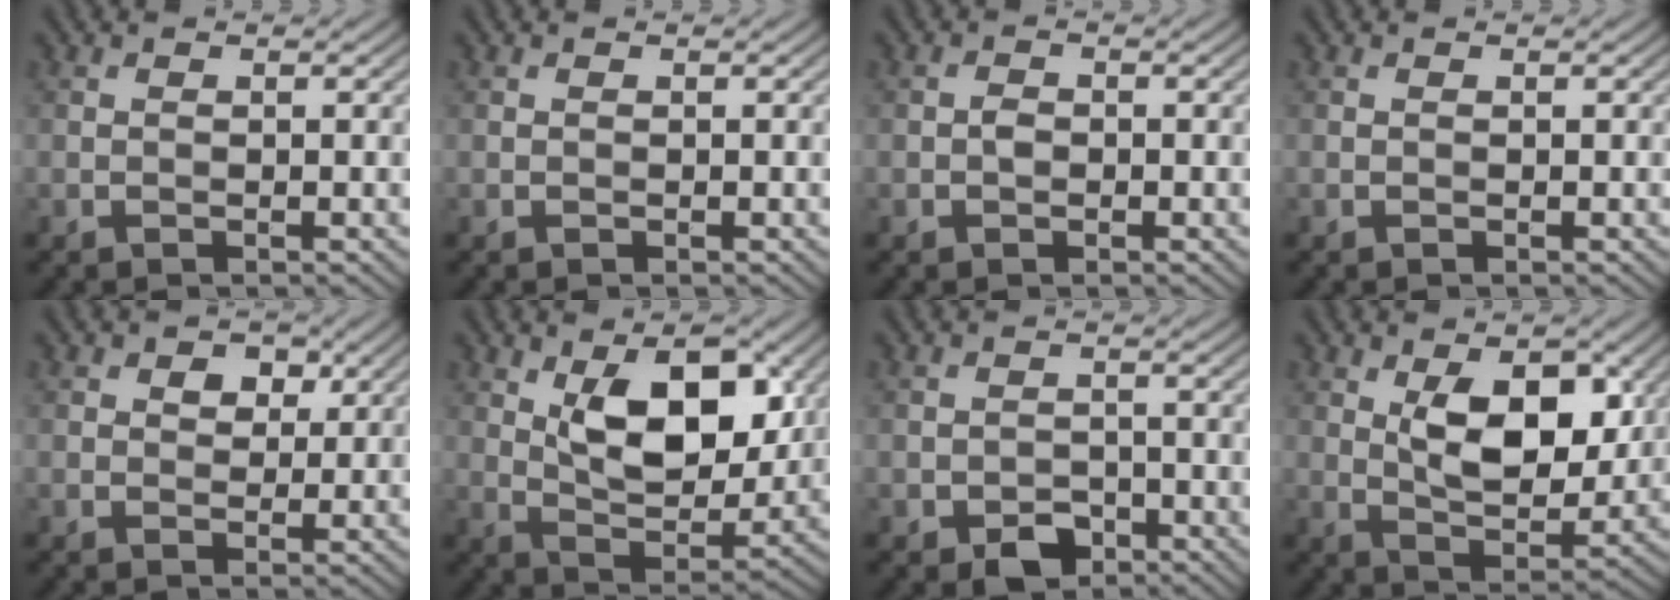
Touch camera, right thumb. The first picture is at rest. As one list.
[{"total": 0.0}, {"total": 1.1, "force": [-0.4, 0.8, 0.7], "torque": [-0.012, 0.002, -0.010]}, {"total": 0.0}, {"total": 3.3, "force": [1.5, 2.3, 1.9], "torque": [-0.031, 0.000, 0.020]}, {"total": 11.0, "force": [3.5, 5.7, 8.8], "torque": [-0.146, -0.010, 0.060]}, {"total": 3.3, "force": [-2.1, 2.1, 1.5], "torque": [-0.023, -0.005, -0.039]}, {"total": 8.8, "force": [2.4, 4.6, 7.1], "torque": [-0.120, -0.006, 0.043]}]